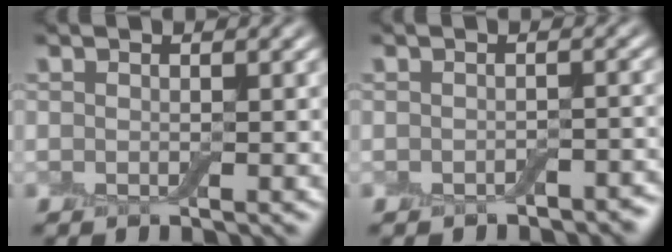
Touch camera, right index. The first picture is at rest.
{"total": 1.5, "force": [-1.1, 0.7, 0.7], "torque": [-0.010, -0.001, -0.013]}